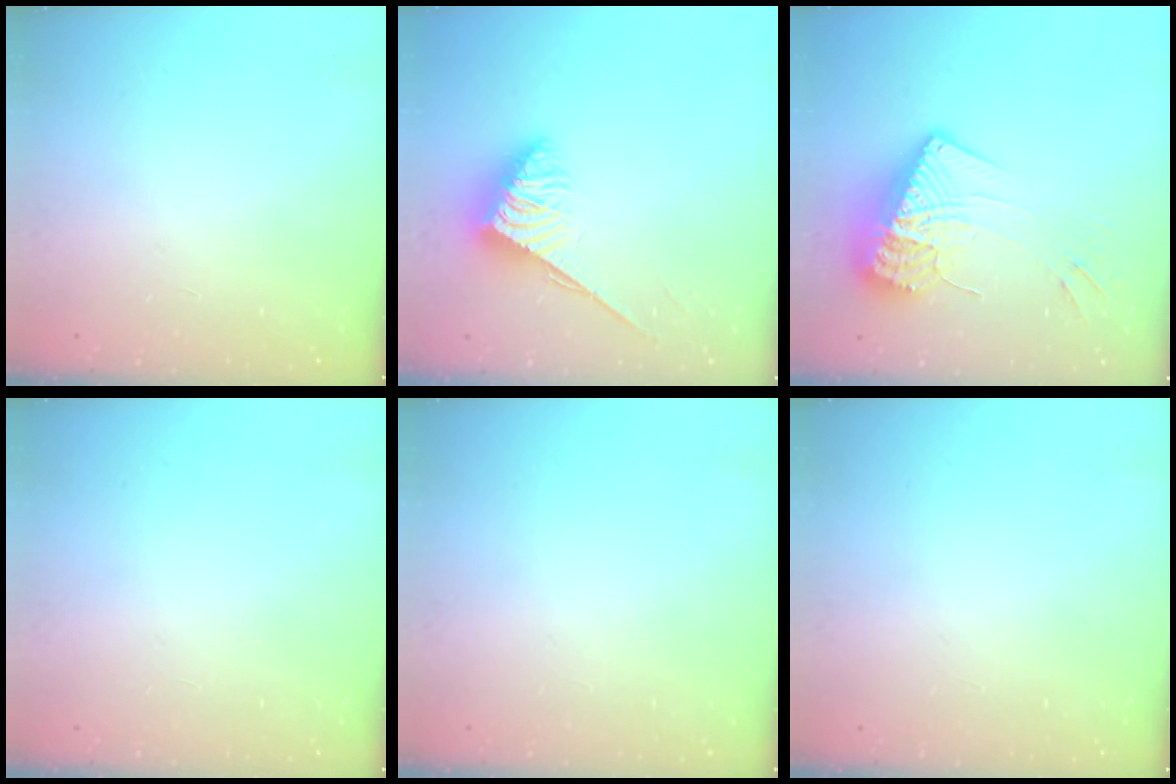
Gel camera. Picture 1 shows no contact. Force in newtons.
{"total": 4.0, "press": 3.9, "slide": 0.6}
{"total": 16.8, "press": 16.7, "slide": 1.6}
{"total": 0.0}
{"total": 0.0}
{"total": 0.0}